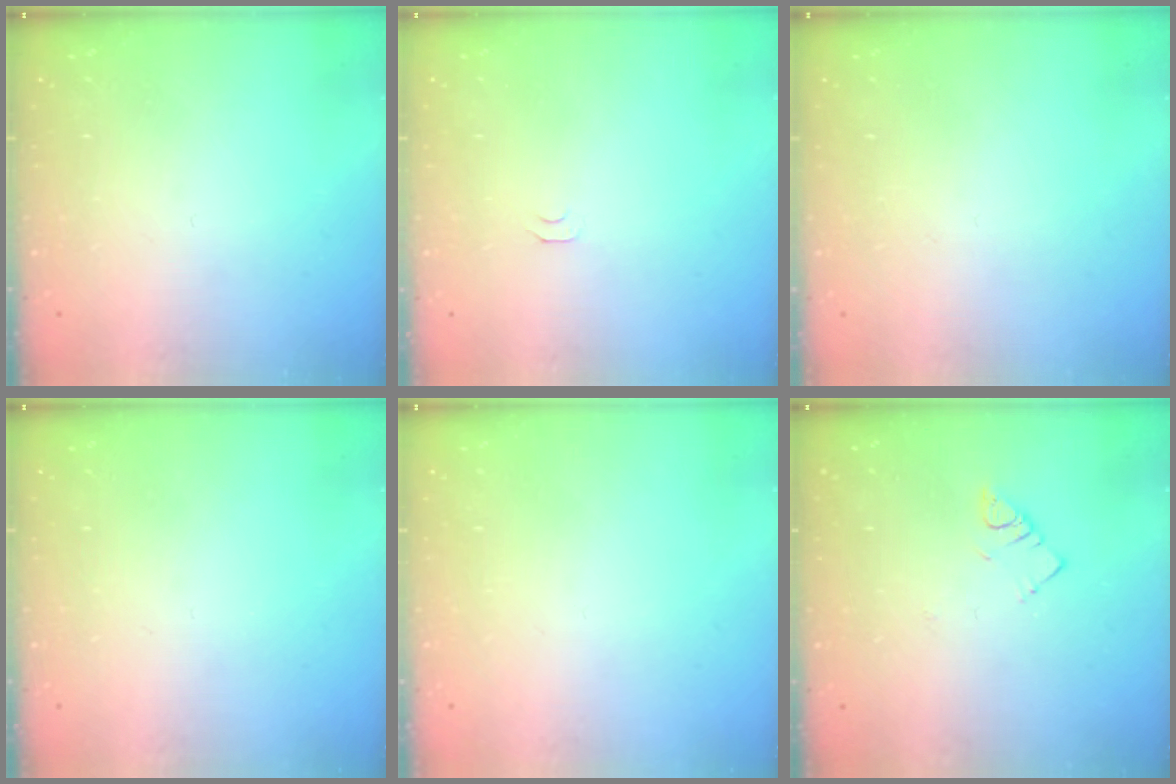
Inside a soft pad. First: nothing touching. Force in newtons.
{"total": 5.1, "press": 5.1, "slide": 0.5}
{"total": 1.9, "press": 1.9, "slide": 0.1}
{"total": 0.0}
{"total": 1.8, "press": 1.7, "slide": 0.1}
{"total": 3.4, "press": 3.3, "slide": 0.6}